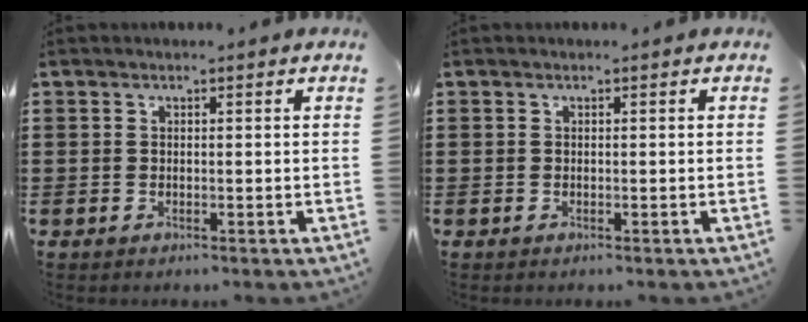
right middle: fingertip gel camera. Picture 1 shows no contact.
{"total": 0.0}